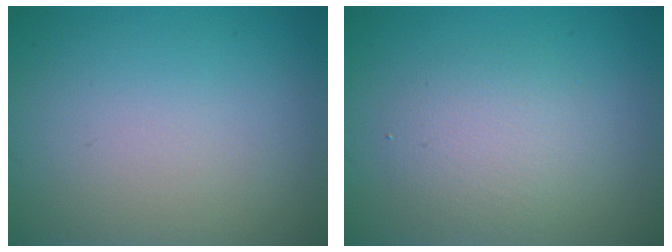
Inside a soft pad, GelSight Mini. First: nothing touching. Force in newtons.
{"total": 2.9, "press": 2.9, "slide": 0.2}